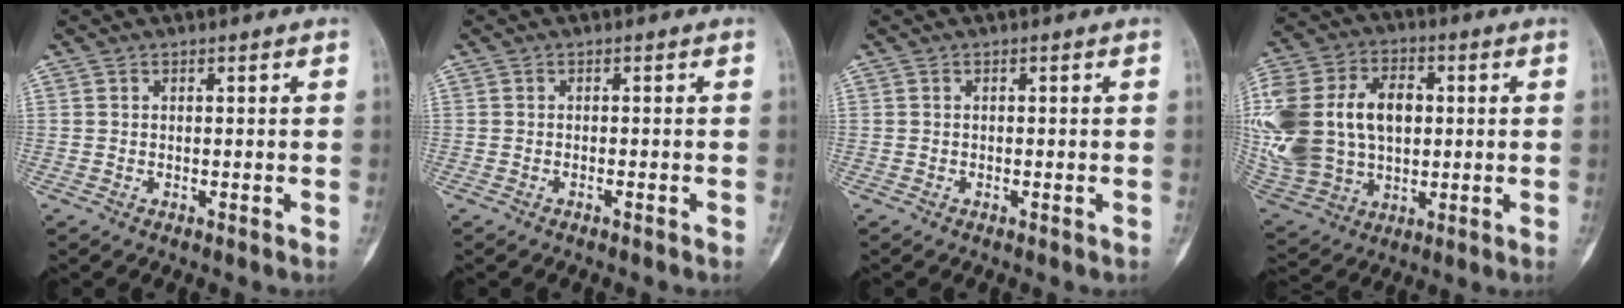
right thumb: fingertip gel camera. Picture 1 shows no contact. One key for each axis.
{"total": 0.7, "fx": -0.5, "fy": 0.2, "fz": 0.3, "tx": -0.014, "ty": 0.006, "tz": -0.006}
{"total": 0.0}
{"total": 26.3, "fx": 2.3, "fy": 18.5, "fz": 18.7, "tx": -0.412, "ty": 0.025, "tz": 0.058}